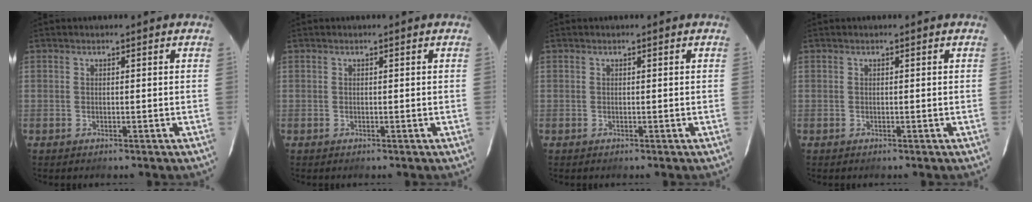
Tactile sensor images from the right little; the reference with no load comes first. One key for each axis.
{"total": 0.0}
{"total": 0.0}
{"total": 0.0}